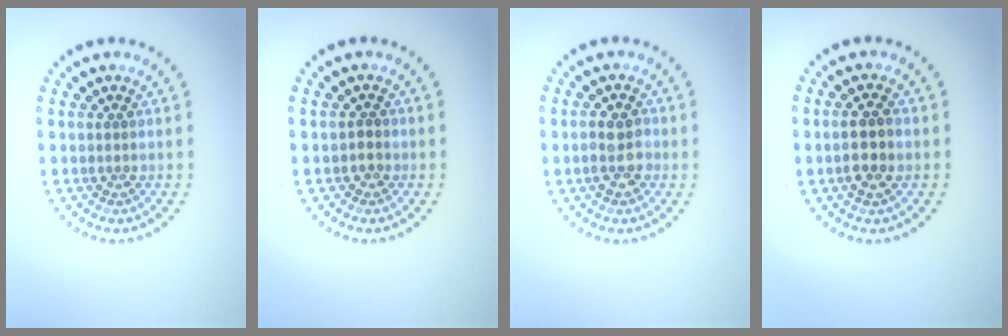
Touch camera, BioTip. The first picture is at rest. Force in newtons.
{"total": 0.6, "press": 0.5, "slide": 0.3}
{"total": 2.3, "press": 2.3, "slide": 0.2}
{"total": 2.5, "press": 2.5, "slide": 0.5}